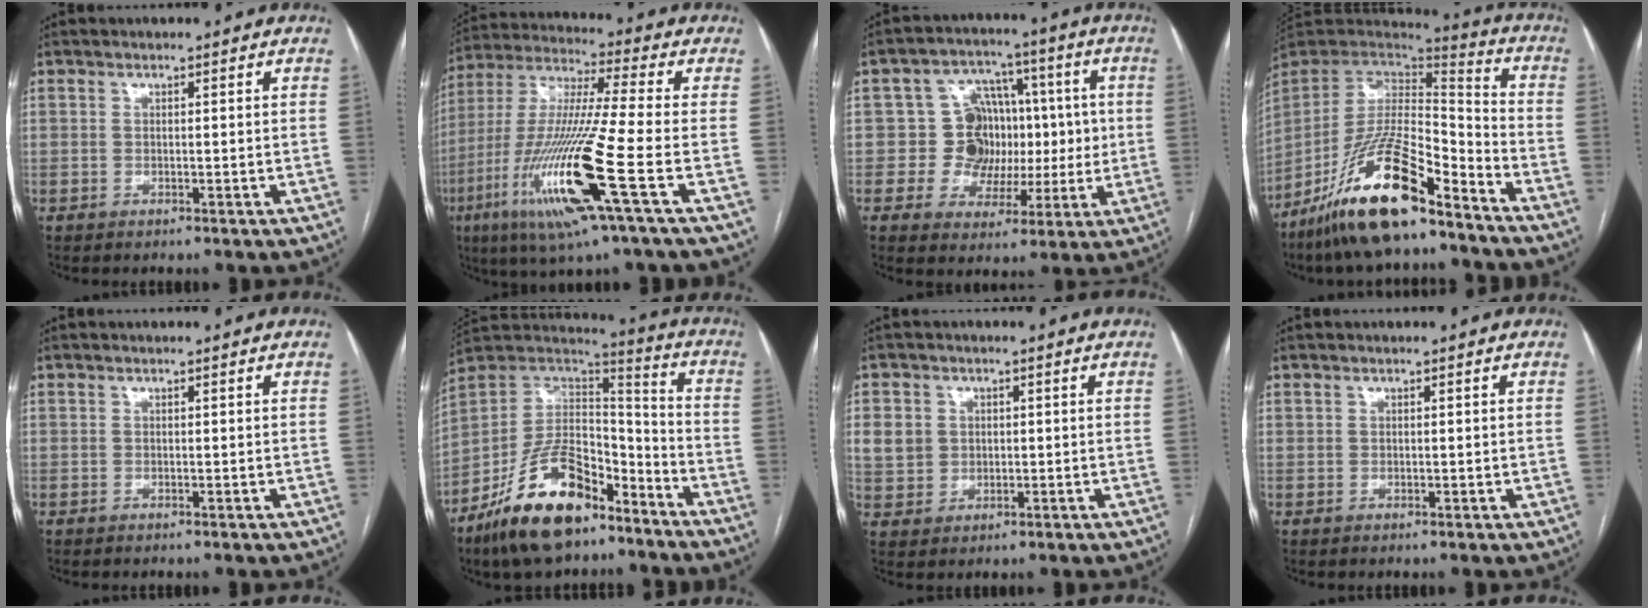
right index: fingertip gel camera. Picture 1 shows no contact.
{"total": 19.6, "force": [-6.9, -0.1, 18.3], "torque": [-0.398, -0.030, -0.137]}
{"total": 10.9, "force": [0.5, 9.6, 5.2], "torque": [-0.059, 0.049, 0.023]}
{"total": 19.6, "force": [-13.5, 4.3, 13.5], "torque": [-0.269, -0.014, -0.246]}
{"total": 0.0}
{"total": 19.4, "force": [-12.5, 8.1, 12.3], "torque": [-0.241, 0.016, -0.223]}
{"total": 6.6, "force": [1.4, 6.0, 2.2], "torque": [-0.052, 0.014, 0.037]}
{"total": 0.5, "force": [0.4, 0.4, 0.1], "torque": [0.006, 0.003, 0.006]}